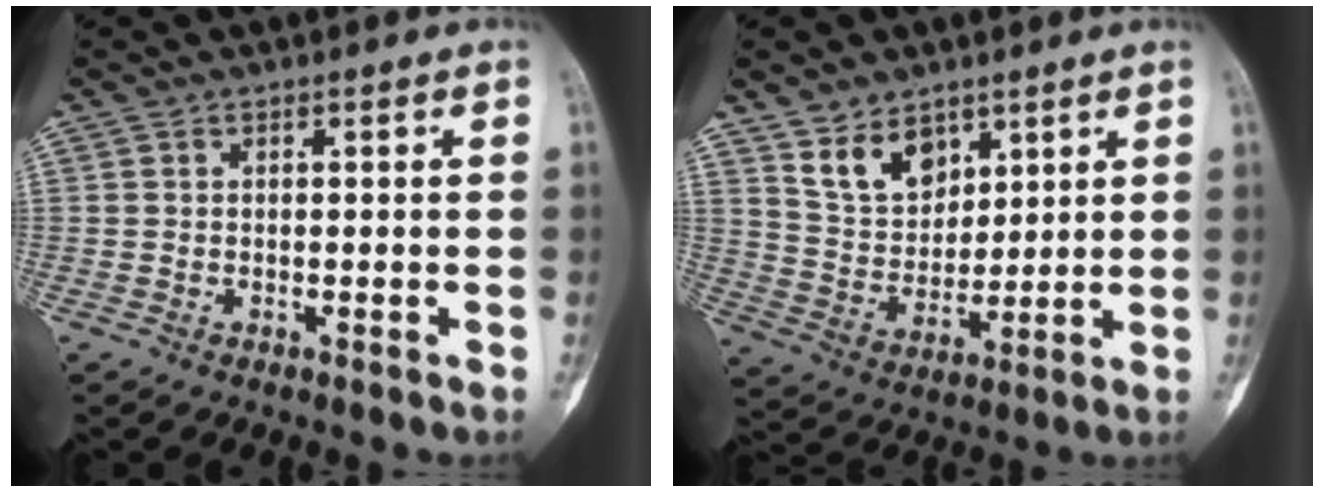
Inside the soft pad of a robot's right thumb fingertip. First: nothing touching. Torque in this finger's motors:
{"motor_torque": [-0.04, 0.15, 0.00, 0.05, 0.13]}